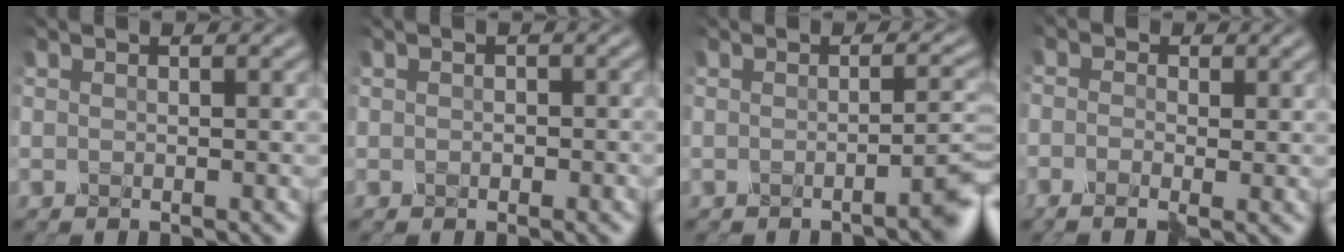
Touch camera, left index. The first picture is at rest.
{"total": 0.6, "force": [0.1, 0.4, -0.3], "torque": [0.004, 0.003, -0.002]}
{"total": 3.3, "force": [-1.7, 0.8, 2.7], "torque": [-0.016, 0.010, -0.031]}
{"total": 1.4, "force": [-1.3, 0.6, 0.1], "torque": [-0.006, 0.002, -0.031]}